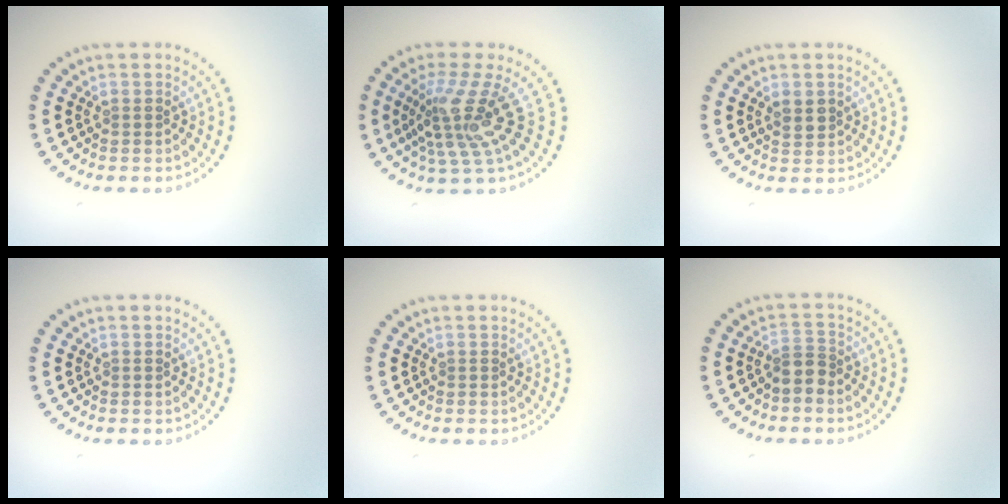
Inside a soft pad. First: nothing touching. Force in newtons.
{"total": 4.7, "press": 3.1, "slide": 3.6}
{"total": 1.4, "press": 1.3, "slide": 0.5}
{"total": 0.0}
{"total": 0.0}
{"total": 2.1, "press": 1.6, "slide": 1.3}